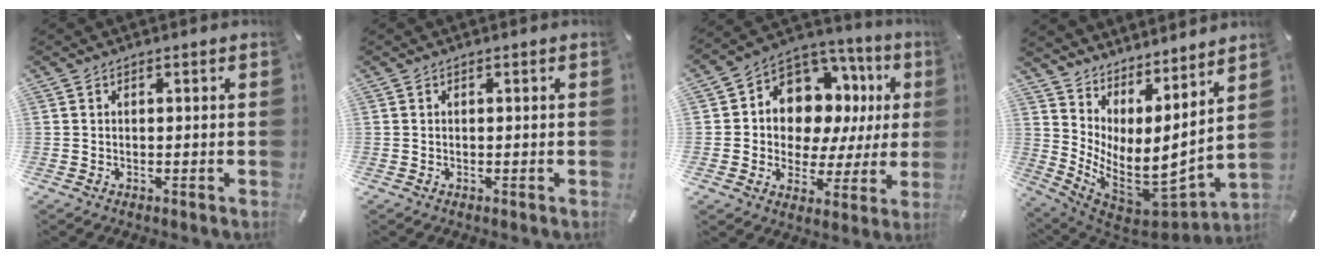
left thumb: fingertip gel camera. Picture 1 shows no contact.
{"total": 0.0}
{"total": 11.1, "force": [4.3, 9.2, 4.4], "torque": [-0.072, -0.048, 0.086]}
{"total": 6.0, "force": [1.5, 3.0, 5.0], "torque": [-0.100, -0.080, 0.027]}